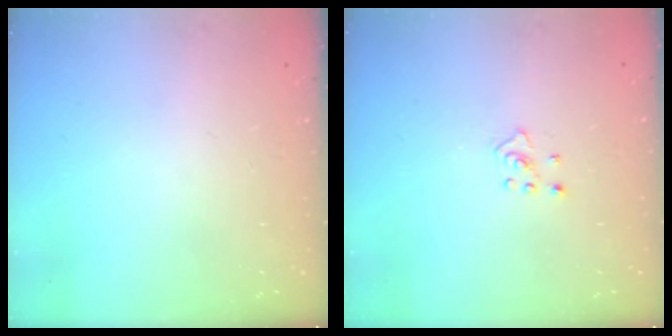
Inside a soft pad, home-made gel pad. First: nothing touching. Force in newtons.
{"total": 2.4, "press": 2.4, "slide": 0.5}